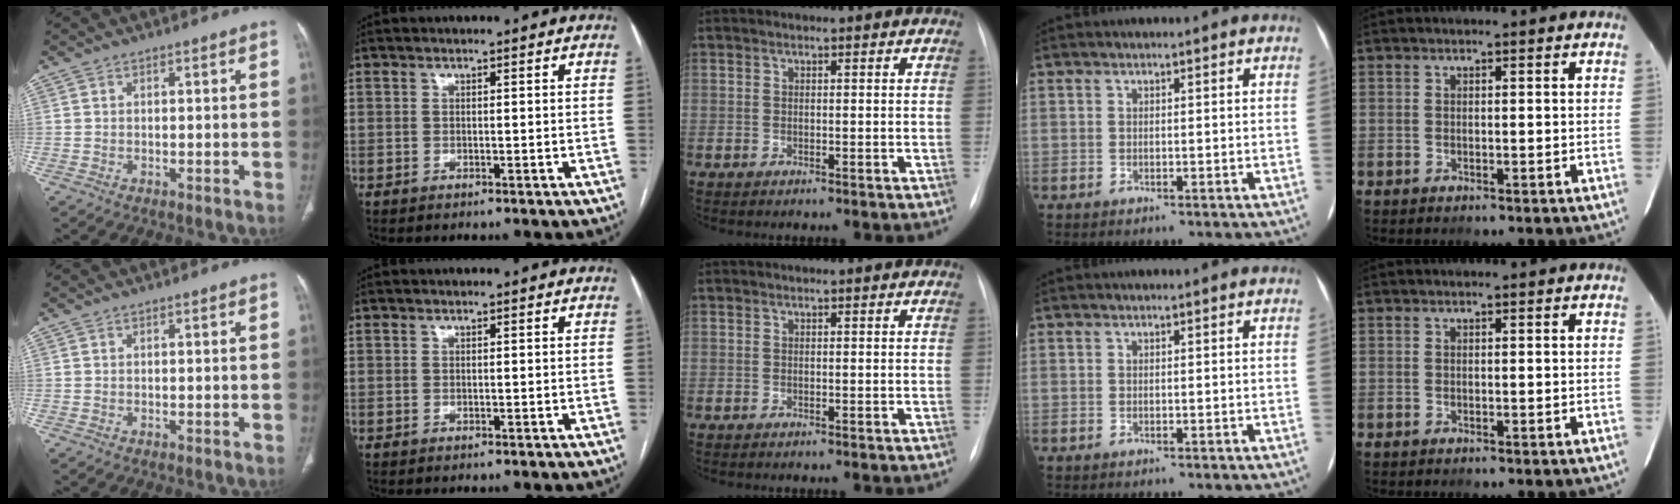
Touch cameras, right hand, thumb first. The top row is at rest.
{}